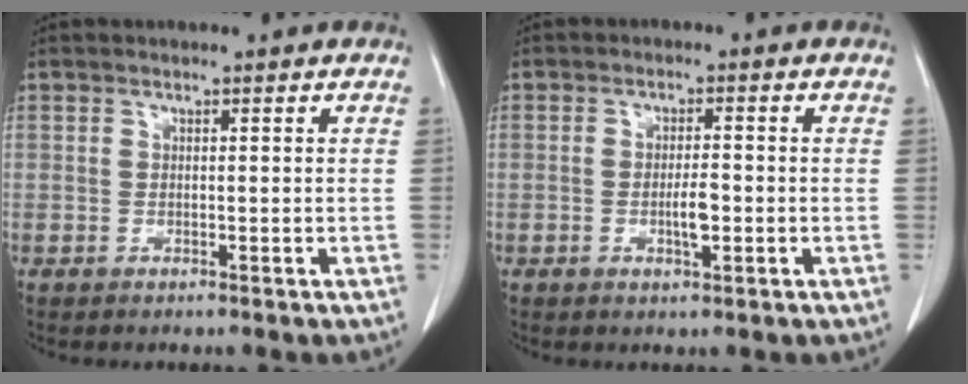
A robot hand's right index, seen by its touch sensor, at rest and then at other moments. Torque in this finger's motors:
{"motor_torque": [0.65, -0.06, 0.35, 0.04]}